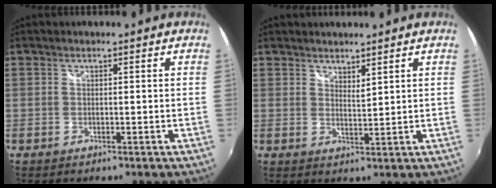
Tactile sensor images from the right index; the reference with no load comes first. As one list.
[{"total": 2.5, "force": [2.2, 0.5, 1.1], "torque": [-0.015, 0.000, 0.037]}]